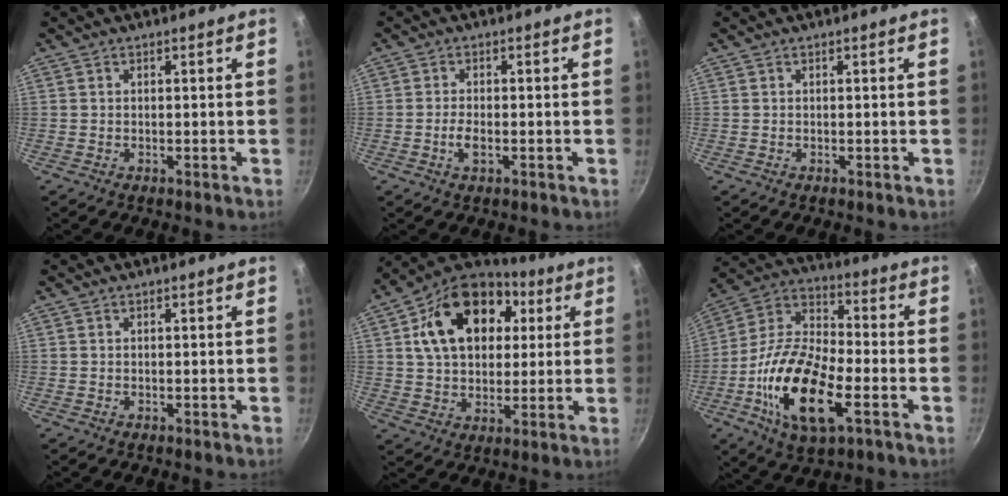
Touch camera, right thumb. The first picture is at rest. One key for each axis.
{"total": 2.8, "fx": -0.8, "fy": 1.3, "fz": 2.4, "tx": -0.051, "ty": 0.004, "tz": -0.018}
{"total": 0.0}
{"total": 0.0}
{"total": 21.4, "fx": 6.1, "fy": 14.9, "fz": 14.1, "tx": -0.220, "ty": 0.014, "tz": 0.091}
{"total": 20.7, "fx": -6.6, "fy": 9.4, "fz": 17.3, "tx": -0.328, "ty": 0.028, "tz": -0.137}